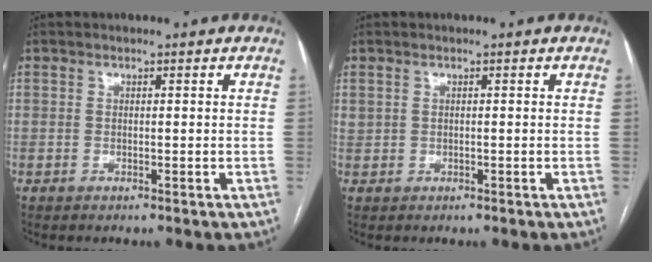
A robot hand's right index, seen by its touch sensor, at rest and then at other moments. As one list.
[{"total": 0.7, "force": [0.4, 0.5, 0.1], "torque": [0.001, 0.011, 0.011]}]